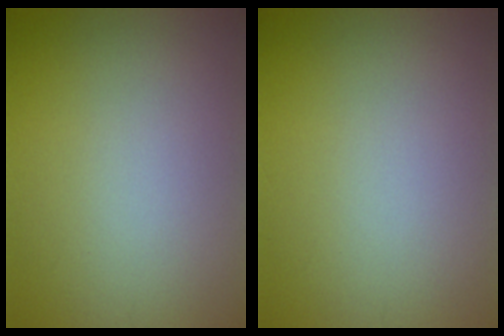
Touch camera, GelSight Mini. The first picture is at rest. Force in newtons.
{"total": 0.0}